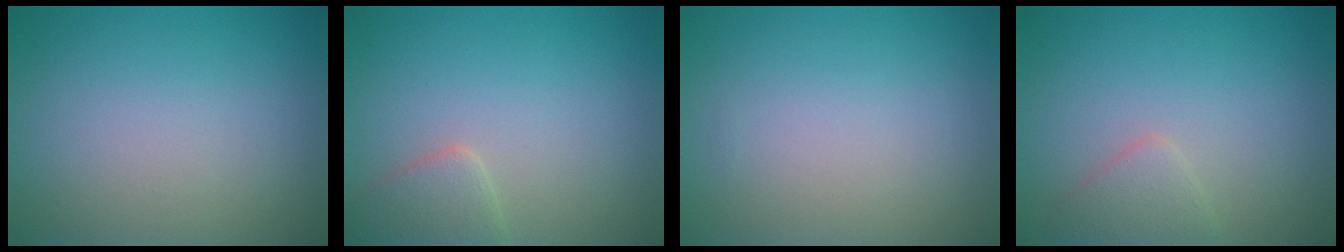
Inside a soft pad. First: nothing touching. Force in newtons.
{"total": 2.4, "press": 2.4, "slide": 0.1}
{"total": 0.0}
{"total": 1.7, "press": 1.7, "slide": 0.1}